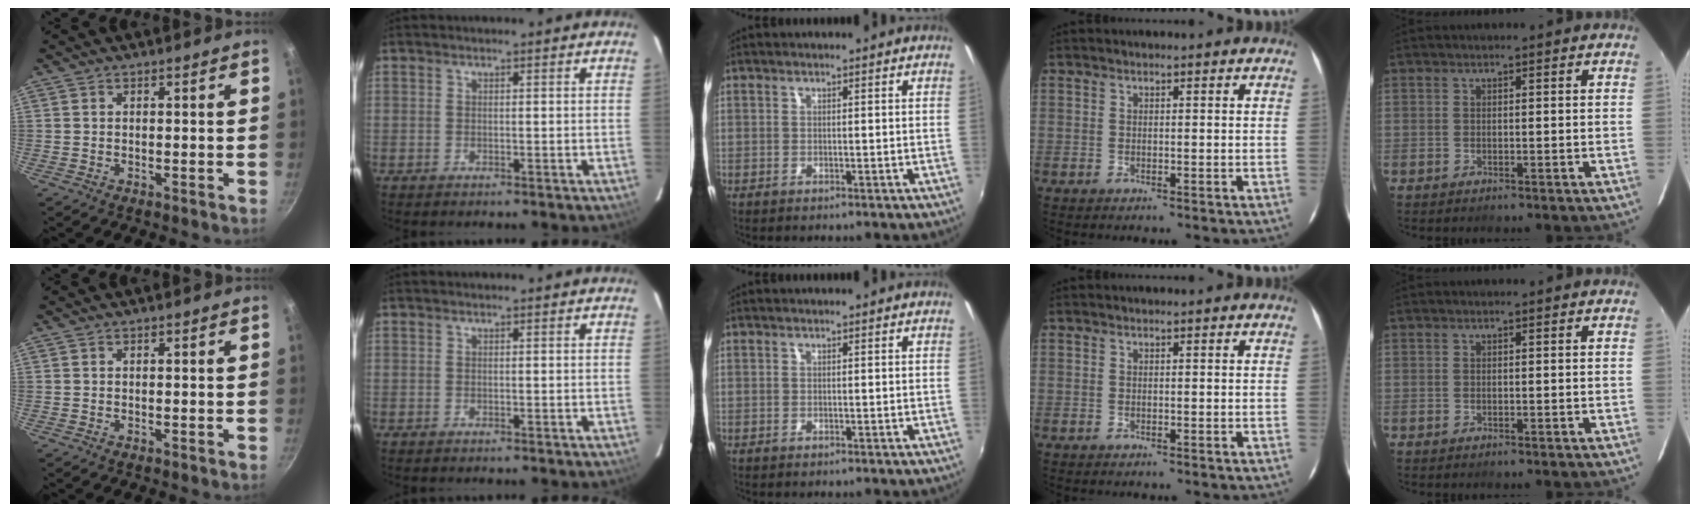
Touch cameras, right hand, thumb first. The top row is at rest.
{}